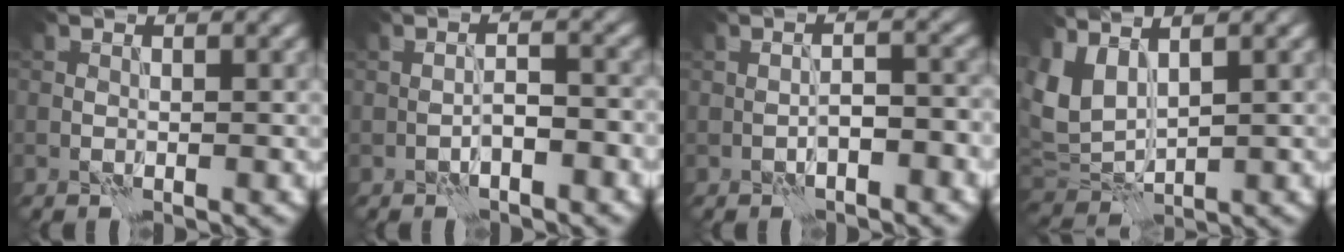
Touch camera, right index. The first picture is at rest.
{"total": 2.2, "force": [-0.9, 0.7, 1.8], "torque": [-0.034, 0.006, -0.018]}
{"total": 2.7, "force": [-1.0, 1.0, 2.3], "torque": [-0.041, 0.005, -0.017]}
{"total": 3.7, "force": [2.1, 1.7, 2.6], "torque": [-0.070, 0.002, 0.047]}